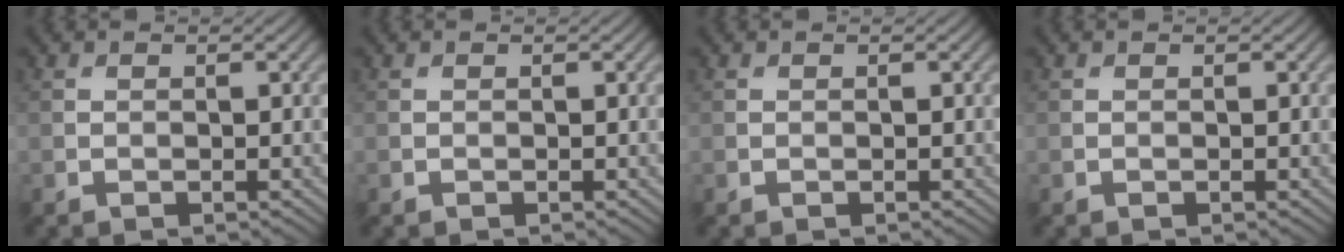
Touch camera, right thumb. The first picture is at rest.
{"total": 0.0}
{"total": 0.0}
{"total": 0.0}